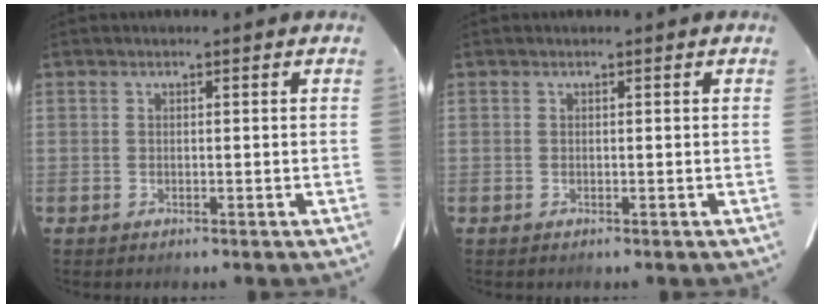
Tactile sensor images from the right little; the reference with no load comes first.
{"total": 0.0}